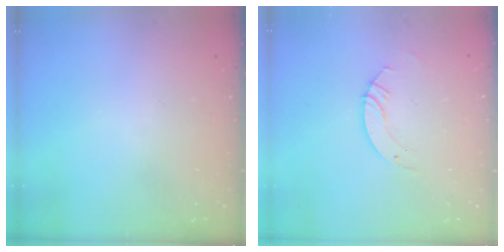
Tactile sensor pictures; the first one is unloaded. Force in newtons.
{"total": 3.5, "press": 3.5, "slide": 0.2}